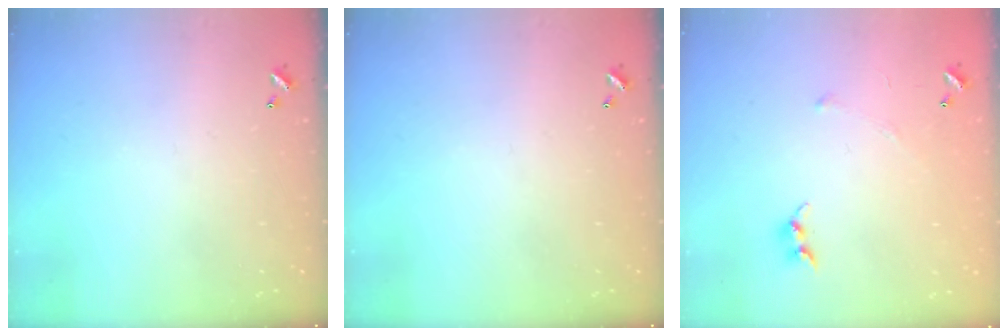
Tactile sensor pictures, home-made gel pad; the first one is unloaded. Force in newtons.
{"total": 0.0}
{"total": 5.3, "press": 5.3, "slide": 0.6}